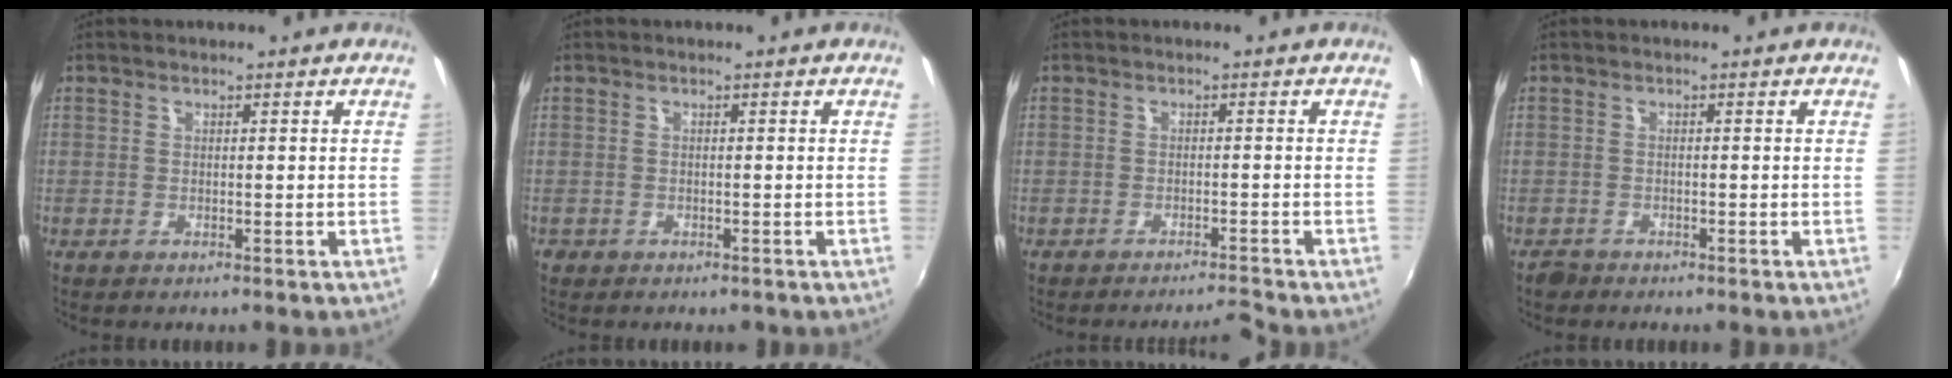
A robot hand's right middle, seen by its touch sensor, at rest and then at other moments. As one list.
[{"total": 1.7, "force": [-1.0, 1.3, 0.5], "torque": [-0.015, -0.004, -0.012]}, {"total": 2.7, "force": [-2.6, -0.4, 0.4], "torque": [-0.013, -0.002, -0.045]}, {"total": 1.6, "force": [-1.3, 0.8, 0.1], "torque": [-0.006, -0.002, -0.025]}]